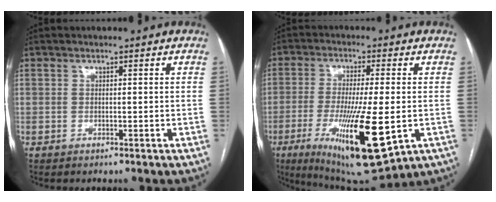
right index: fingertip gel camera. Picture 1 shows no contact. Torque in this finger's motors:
{"motor_torque": [2.14, 0.00, 0.95, 0.21]}